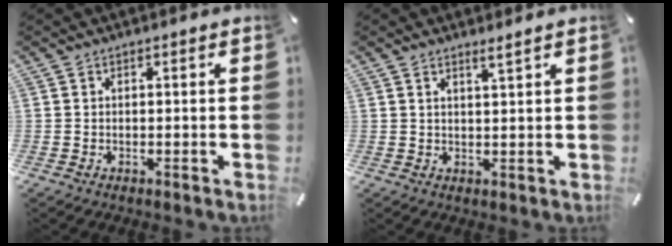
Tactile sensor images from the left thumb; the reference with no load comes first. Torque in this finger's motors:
{"motor_torque": [0.35, 0.27, 0.10, -0.16, -0.07]}